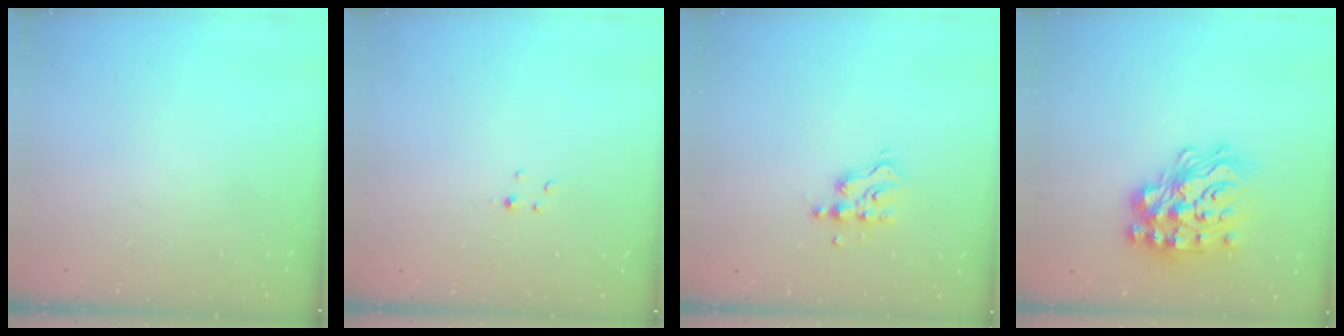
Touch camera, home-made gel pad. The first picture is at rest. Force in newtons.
{"total": 1.5, "press": 1.4, "slide": 0.2}
{"total": 5.0, "press": 5.0, "slide": 0.3}
{"total": 21.8, "press": 21.7, "slide": 1.8}